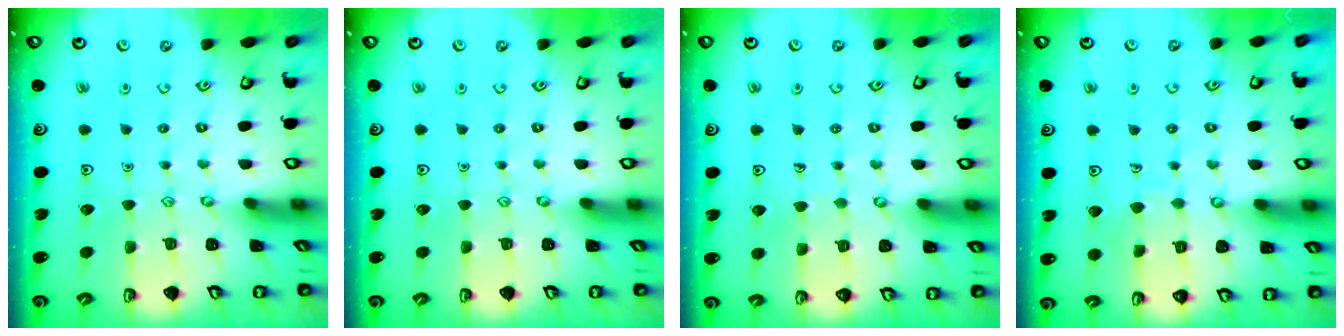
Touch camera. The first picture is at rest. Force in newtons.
{"total": 0.0}
{"total": 2.5, "press": 2.5, "slide": 0.2}
{"total": 3.9, "press": 3.9, "slide": 0.3}